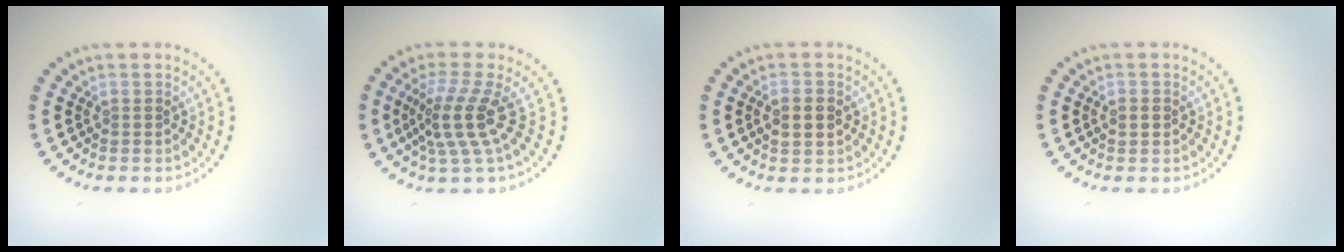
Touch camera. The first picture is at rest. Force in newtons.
{"total": 4.0, "press": 2.8, "slide": 2.9}
{"total": 2.5, "press": 2.4, "slide": 0.2}
{"total": 1.4, "press": 1.4, "slide": 0.1}